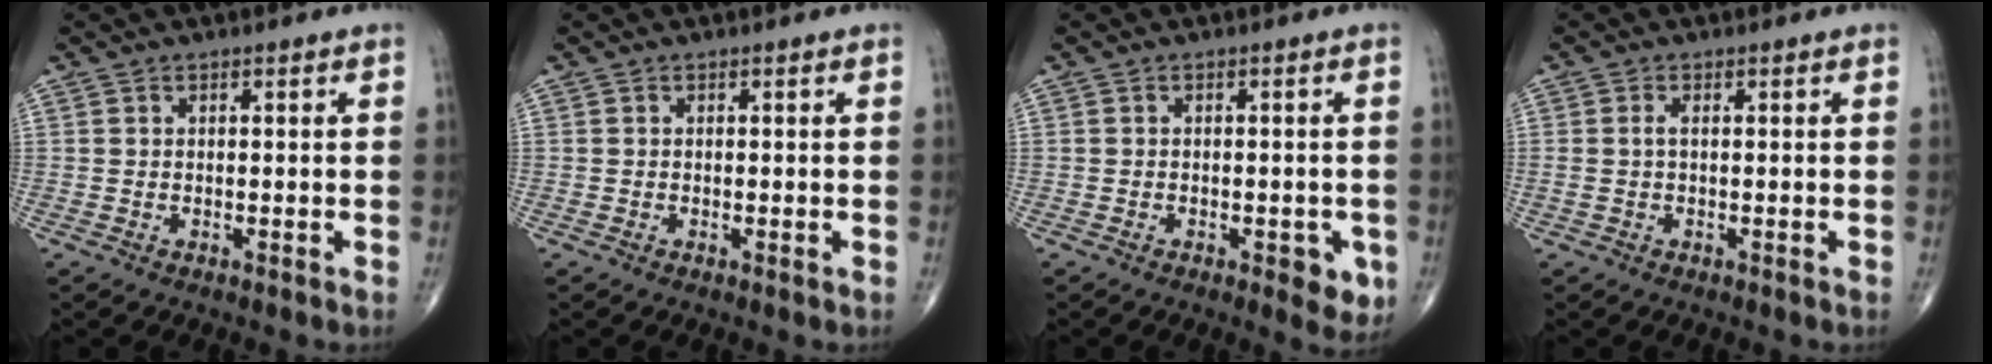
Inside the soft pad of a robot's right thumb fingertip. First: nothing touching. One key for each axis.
{"total": 0.0}
{"total": 4.5, "fx": -1.7, "fy": 2.1, "fz": 3.7, "tx": -0.026, "ty": -0.002, "tz": -0.018}
{"total": 1.5, "fx": 0.1, "fy": 0.6, "fz": 1.3, "tx": -0.036, "ty": 0.003, "tz": 0.003}